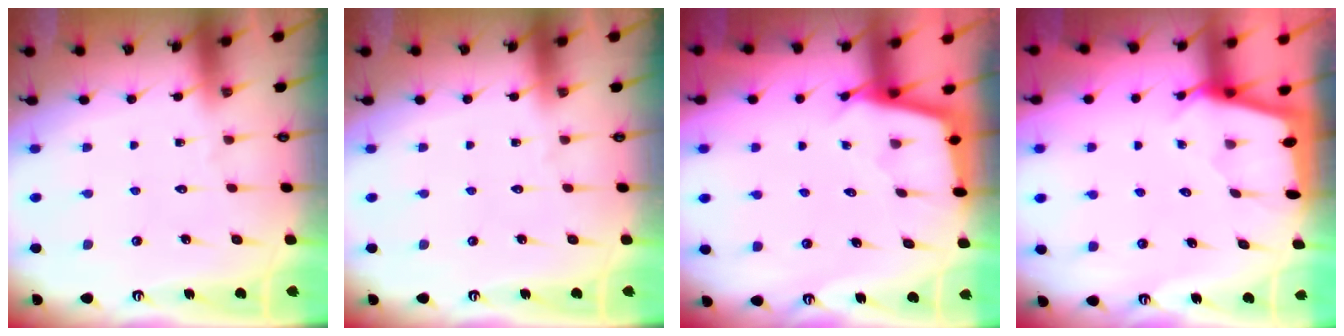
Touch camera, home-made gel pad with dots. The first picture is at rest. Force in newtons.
{"total": 0.0}
{"total": 2.3, "press": 2.3, "slide": 0.2}
{"total": 2.0, "press": 2.0, "slide": 0.3}